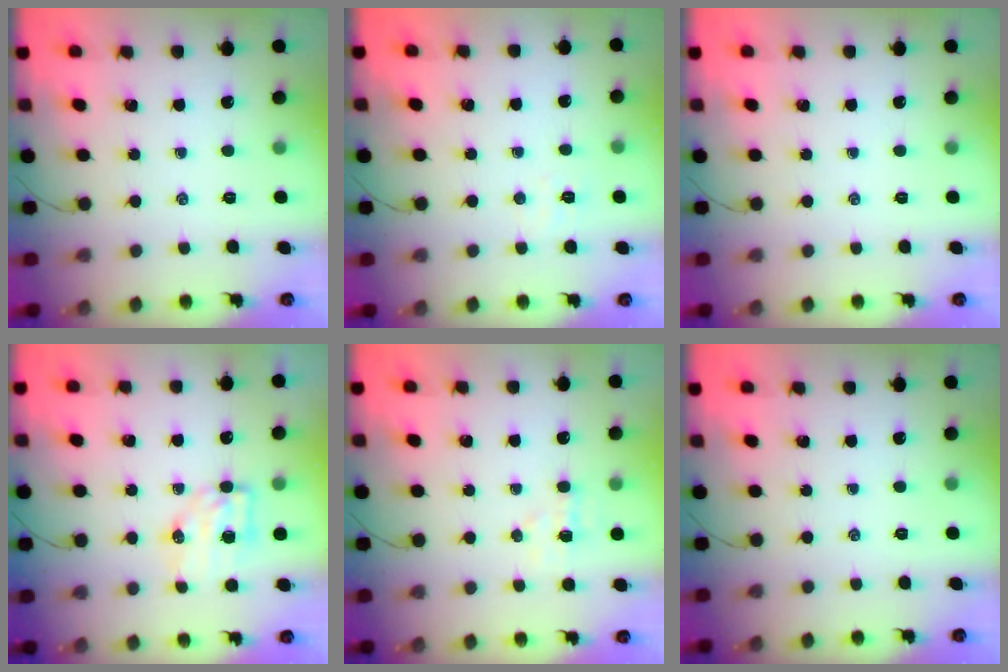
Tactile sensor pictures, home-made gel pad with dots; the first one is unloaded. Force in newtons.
{"total": 3.4, "press": 3.3, "slide": 1.0}
{"total": 0.0}
{"total": 6.6, "press": 6.6, "slide": 0.7}
{"total": 4.7, "press": 4.5, "slide": 1.4}
{"total": 0.0}